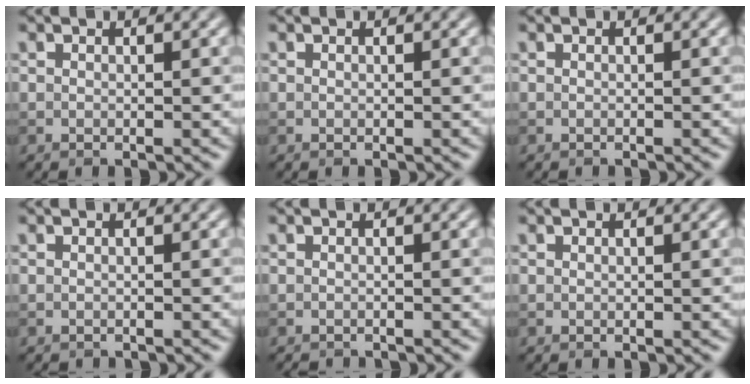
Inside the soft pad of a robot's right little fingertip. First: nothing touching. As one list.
[{"total": 0.0}, {"total": 0.5, "force": [-0.5, 0.0, 0.0], "torque": [0.004, 0.000, -0.009]}, {"total": 0.8, "force": [-0.8, 0.0, 0.0], "torque": [0.004, -0.006, -0.014]}, {"total": 1.5, "force": [-1.5, 0.1, 0.1], "torque": [0.007, -0.007, -0.021]}, {"total": 0.0}]